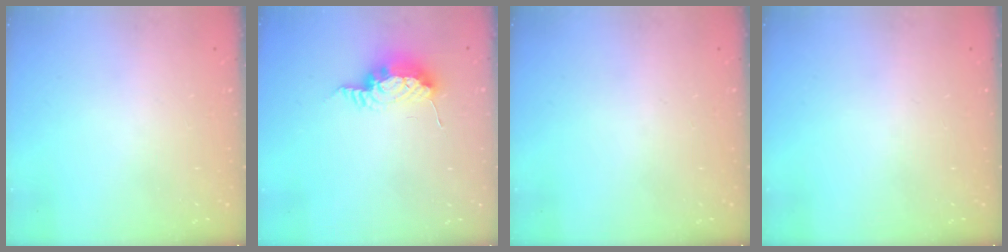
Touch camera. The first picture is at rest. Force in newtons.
{"total": 15.2, "press": 10.7, "slide": 10.7}
{"total": 0.0}
{"total": 0.0}